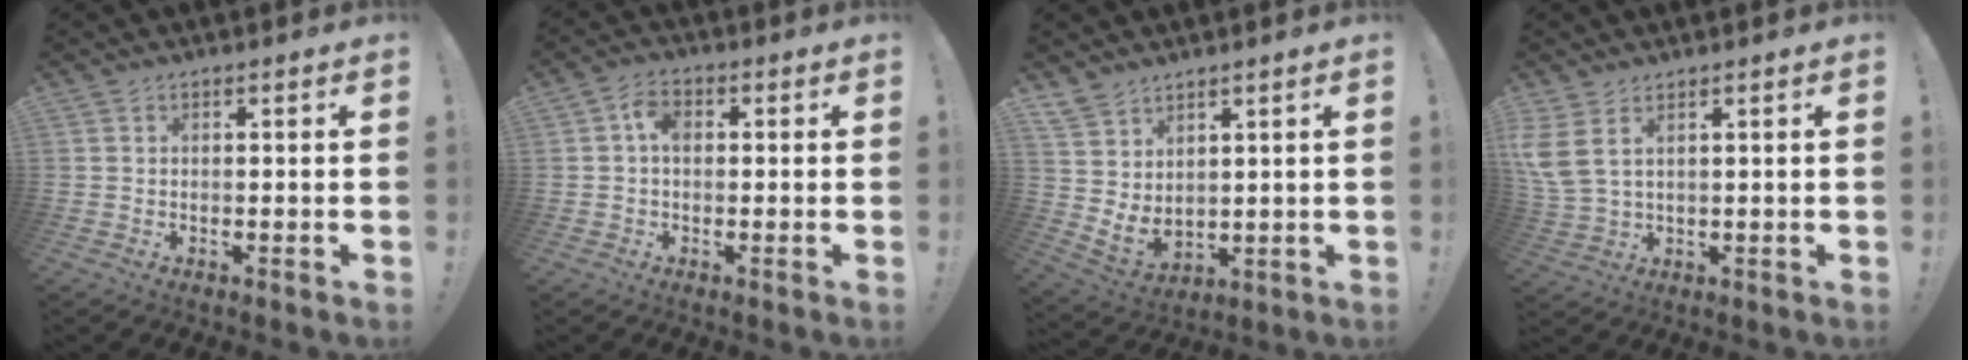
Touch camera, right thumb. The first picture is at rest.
{"total": 4.8, "force": [0.5, 3.2, 3.5], "torque": [-0.053, 0.006, 0.008]}
{"total": 6.9, "force": [4.6, 4.3, 2.7], "torque": [-0.061, -0.042, 0.098]}
{"total": 5.8, "force": [3.2, 2.2, 4.3], "torque": [-0.100, -0.019, 0.065]}